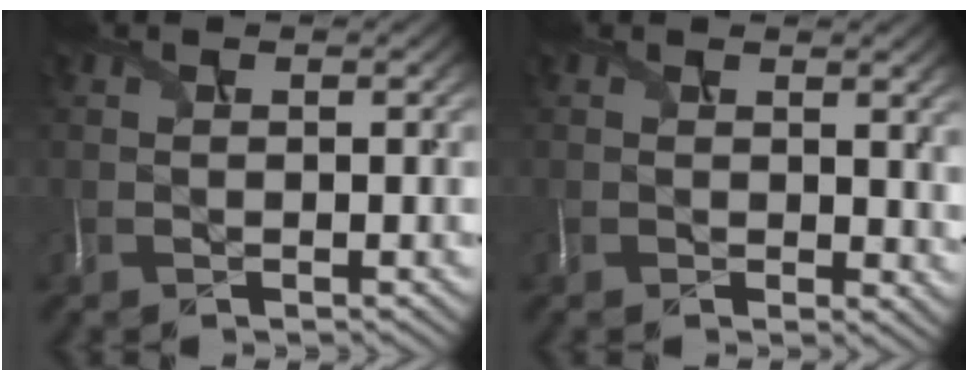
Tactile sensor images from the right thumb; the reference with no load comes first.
{"total": 2.3, "force": [0.5, 0.9, 2.1], "torque": [-0.025, 0.001, 0.012]}